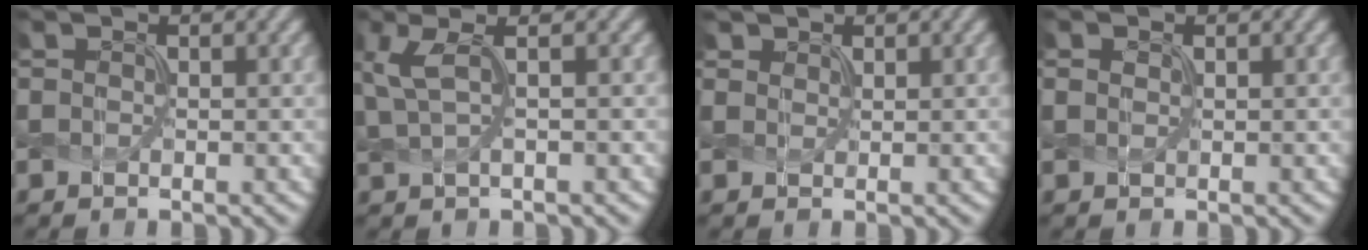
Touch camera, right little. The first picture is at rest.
{"total": 2.7, "force": [1.0, 0.6, 2.5], "torque": [-0.064, 0.010, 0.031]}
{"total": 1.1, "force": [0.7, 0.3, -0.9], "torque": [0.011, 0.001, 0.023]}
{"total": 0.5, "force": [-0.1, 0.3, -0.4], "torque": [0.000, 0.003, 0.010]}